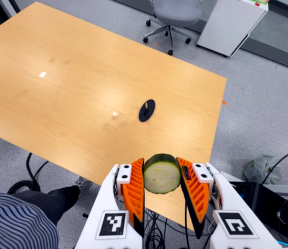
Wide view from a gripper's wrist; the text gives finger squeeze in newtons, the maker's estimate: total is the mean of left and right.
{"total": 12.3, "left": 11.5, "right": 13.1}